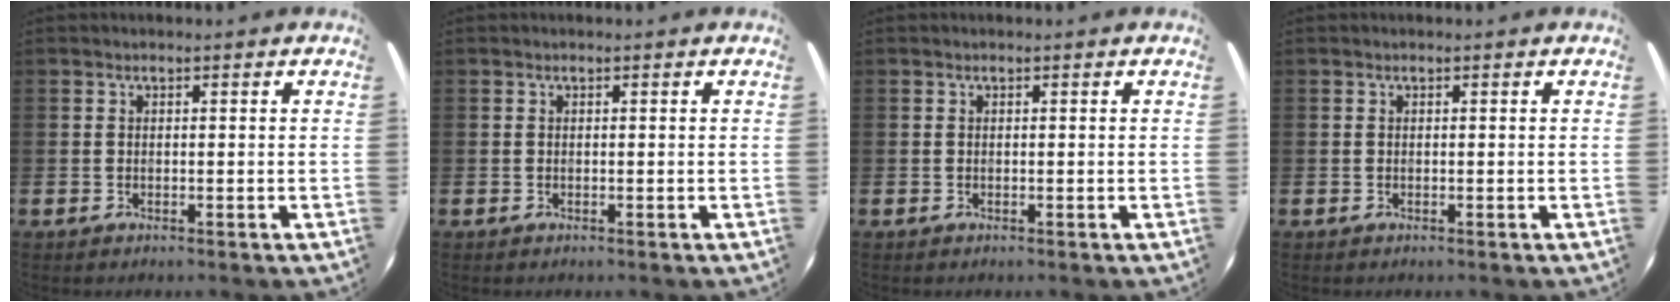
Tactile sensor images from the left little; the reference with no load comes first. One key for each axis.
{"total": 0.0}
{"total": 0.0}
{"total": 0.0}